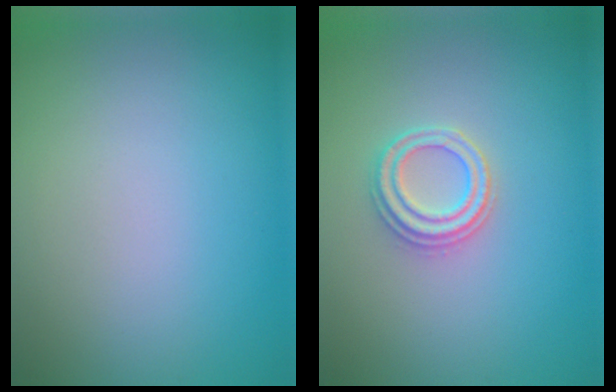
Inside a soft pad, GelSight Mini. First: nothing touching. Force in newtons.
{"total": 2.3, "press": 2.3, "slide": 0.2}